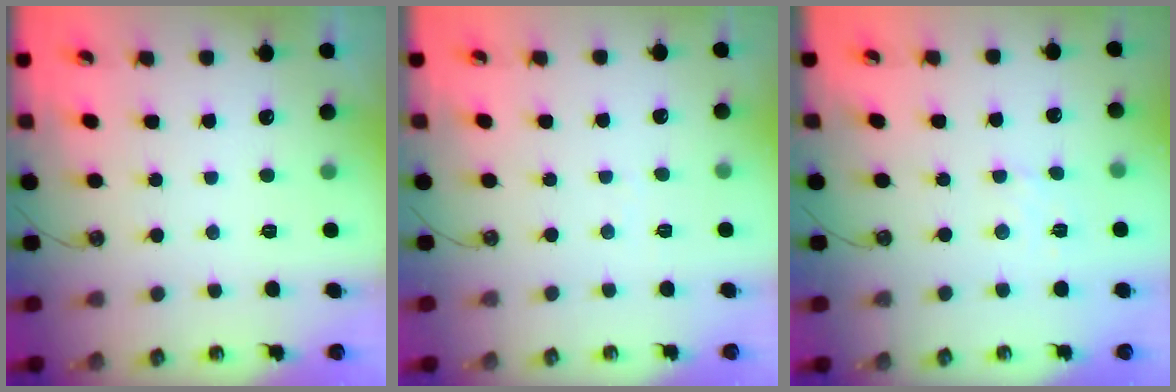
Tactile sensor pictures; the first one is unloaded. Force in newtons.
{"total": 2.6, "press": 2.6, "slide": 0.4}
{"total": 2.8, "press": 2.8, "slide": 0.5}